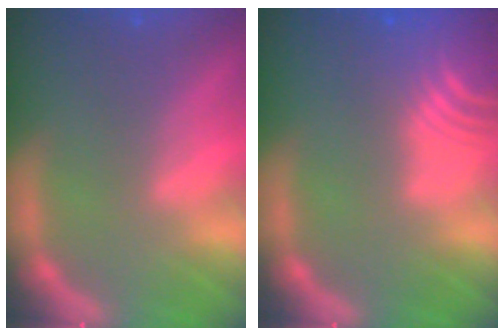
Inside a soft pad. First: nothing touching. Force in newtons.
{"total": 10.1}